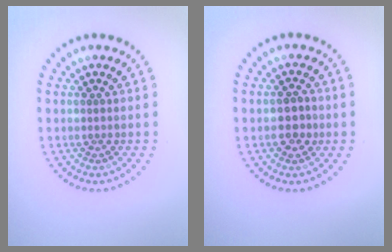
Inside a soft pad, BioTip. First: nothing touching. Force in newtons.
{"total": 2.3, "press": 2.3, "slide": 0.4}